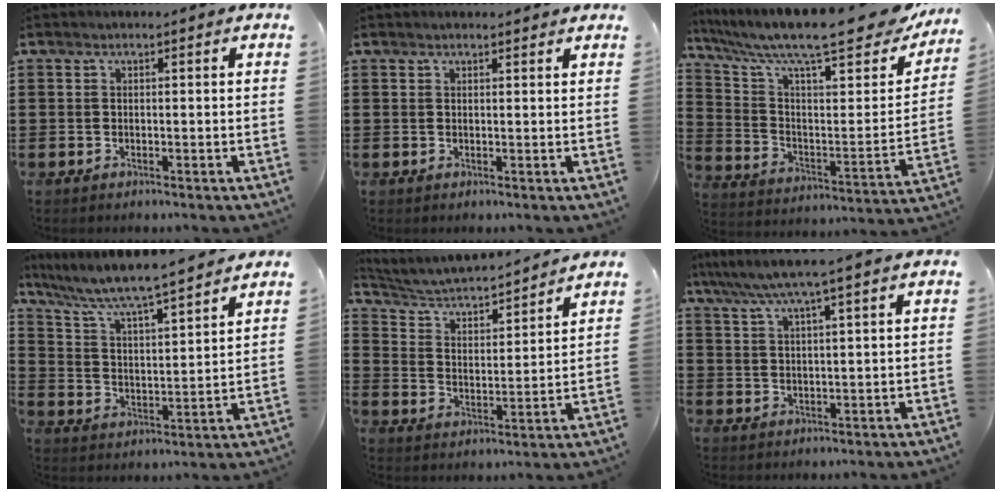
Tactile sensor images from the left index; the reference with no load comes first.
{"total": 0.9, "force": [0.9, 0.1, 0.2], "torque": [-0.005, 0.000, 0.018]}
{"total": 13.1, "force": [10.6, 2.0, 7.4], "torque": [-0.152, -0.079, 0.172]}
{"total": 5.8, "force": [5.2, 0.0, 2.5], "torque": [-0.073, -0.040, 0.081]}
{"total": 3.9, "force": [3.7, 0.4, 1.0], "torque": [-0.041, -0.036, 0.053]}
{"total": 5.2, "force": [4.2, -0.5, 3.0], "torque": [-0.072, -0.018, 0.072]}